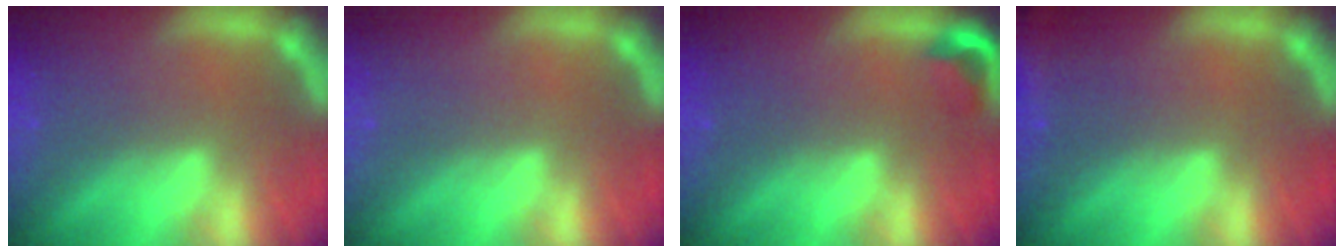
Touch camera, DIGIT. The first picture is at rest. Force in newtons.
{"total": 0.0}
{"total": 1.9}
{"total": 7.5}